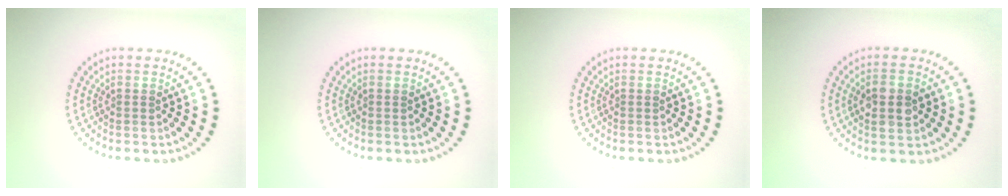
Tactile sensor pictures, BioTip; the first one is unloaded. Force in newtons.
{"total": 0.0}
{"total": 0.0}
{"total": 2.8, "press": 2.8, "slide": 0.2}